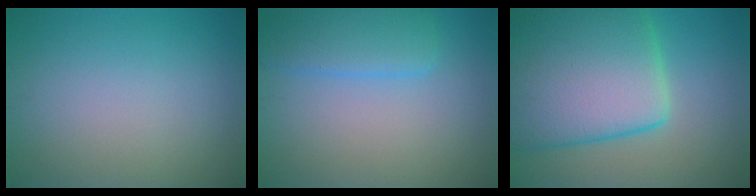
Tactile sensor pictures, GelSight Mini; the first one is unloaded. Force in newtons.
{"total": 3.7, "press": 3.7, "slide": 0.4}
{"total": 14.0, "press": 14.0, "slide": 0.9}